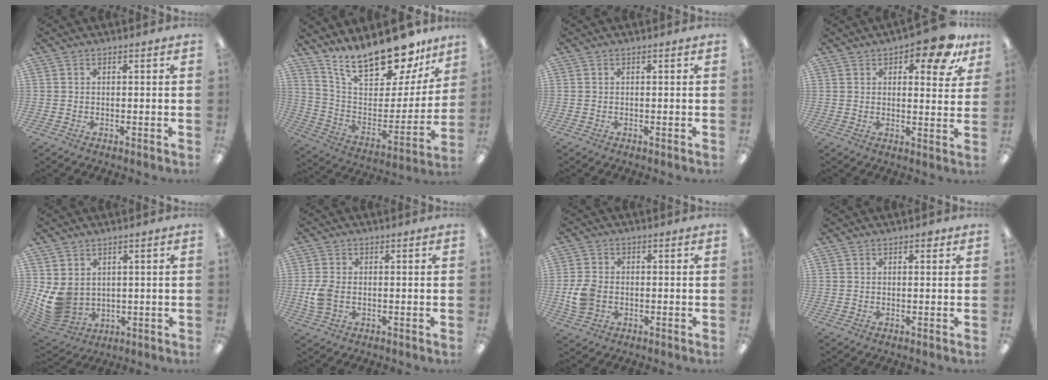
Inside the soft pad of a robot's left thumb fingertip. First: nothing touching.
{"total": 21.2, "force": [17.5, 7.1, 9.6], "torque": [-0.160, -0.125, 0.303]}
{"total": 0.0}
{"total": 11.2, "force": [6.9, 4.5, 7.5], "torque": [-0.087, -0.033, 0.110]}
{"total": 8.7, "force": [1.8, 7.4, 4.3], "torque": [-0.114, -0.014, 0.041]}
{"total": 5.0, "force": [-0.5, 3.3, 3.8], "torque": [-0.078, -0.002, -0.012]}
{"total": 6.7, "force": [-1.1, 5.3, 4.1], "torque": [-0.081, 0.006, -0.019]}
{"total": 1.1, "force": [0.8, 0.6, 0.6], "torque": [-0.005, -0.001, 0.011]}